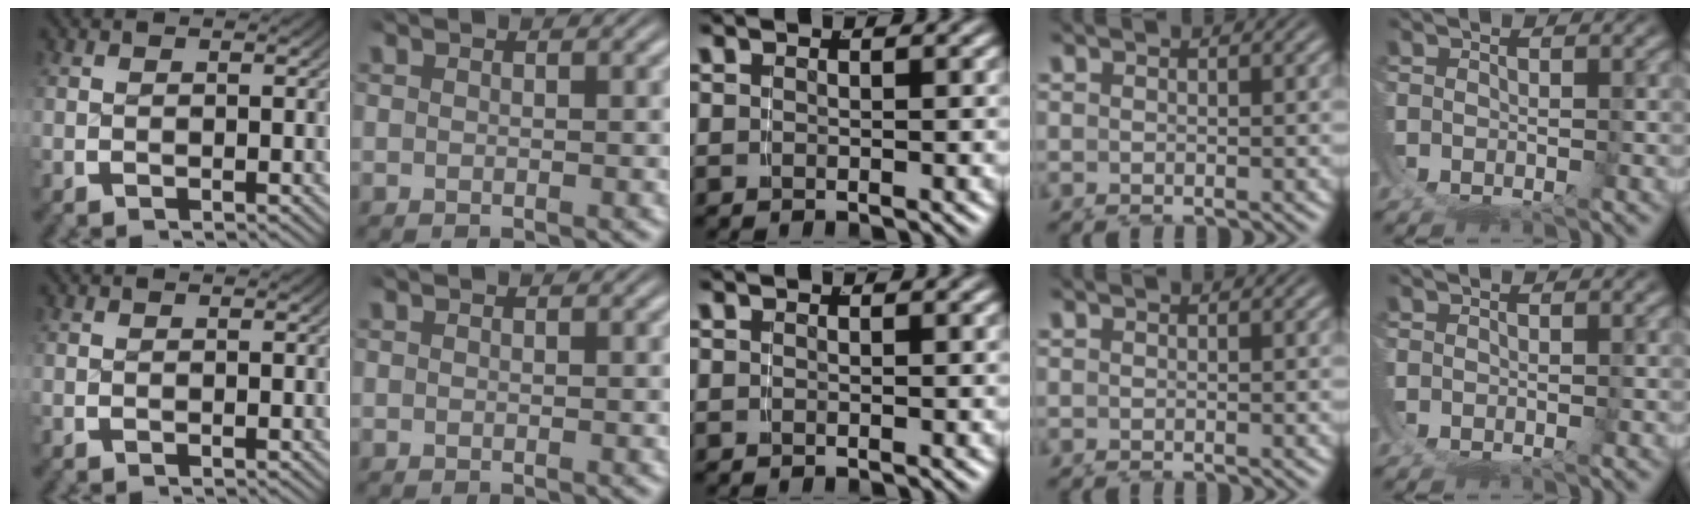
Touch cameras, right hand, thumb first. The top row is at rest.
{}